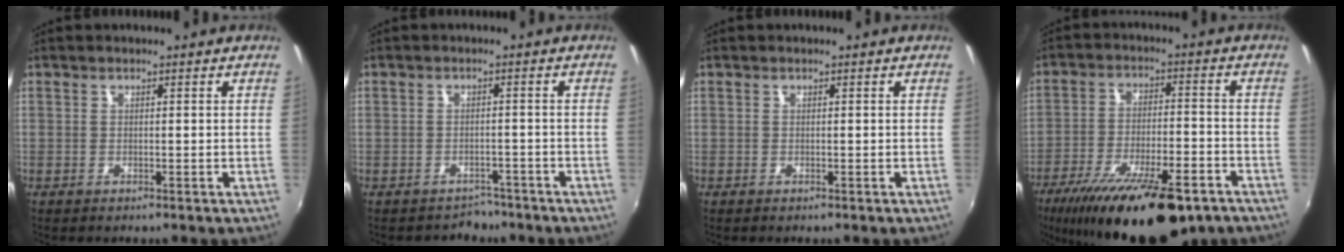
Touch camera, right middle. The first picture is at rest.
{"total": 3.6, "force": [-2.8, 2.2, -0.4], "torque": [0.005, 0.016, -0.038]}
{"total": 0.0}
{"total": 22.3, "force": [-15.3, 6.9, 14.6], "torque": [-0.260, -0.047, -0.230]}